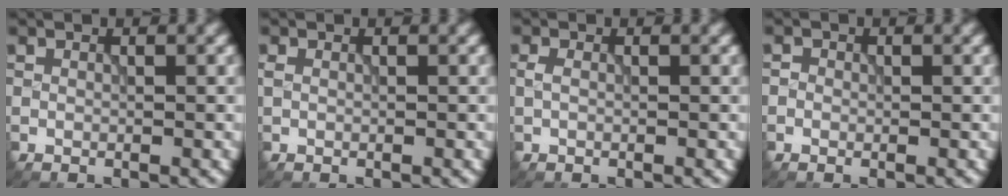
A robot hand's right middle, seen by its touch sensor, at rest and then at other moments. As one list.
[{"total": 0.7, "force": [0.1, 0.5, 0.5], "torque": [-0.013, 0.000, 0.004]}, {"total": 1.0, "force": [-0.1, 0.6, 0.8], "torque": [-0.016, 0.002, -0.001]}, {"total": 0.6, "force": [-0.1, 0.6, 0.1], "torque": [0.001, -0.002, -0.002]}]